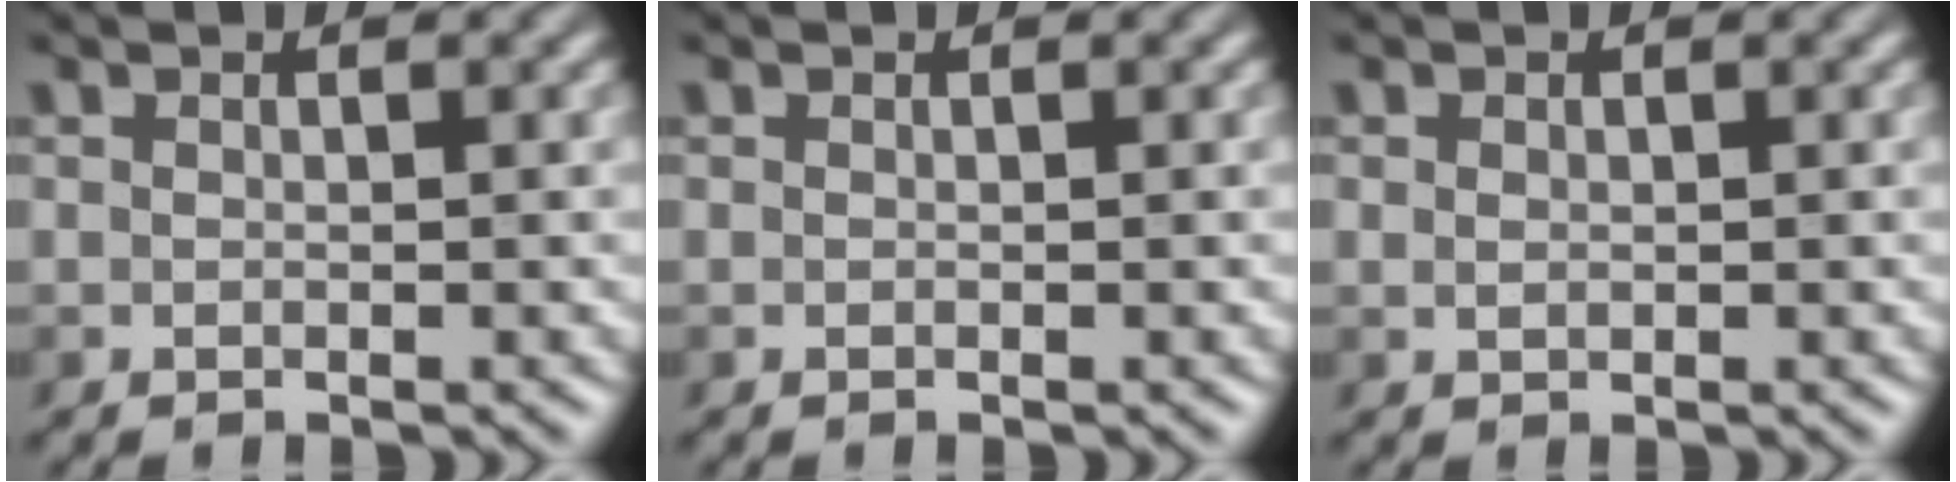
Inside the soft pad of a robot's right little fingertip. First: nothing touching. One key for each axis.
{"total": 0.0}
{"total": 0.7, "fx": 0.1, "fy": 0.6, "fz": 0.4, "tx": -0.009, "ty": -0.002, "tz": 0.002}